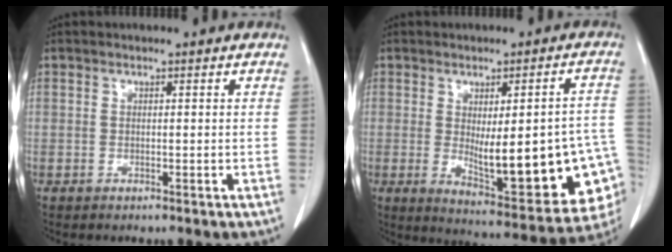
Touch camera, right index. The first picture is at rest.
{"total": 20.3, "force": [-3.4, 5.4, 19.2], "torque": [-0.180, 0.007, -0.020]}